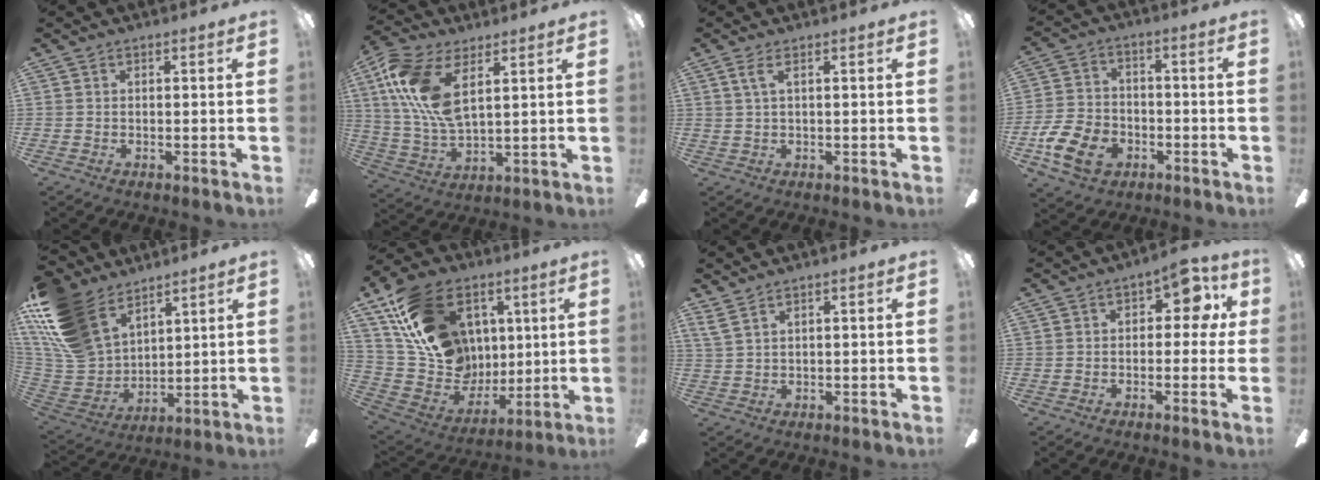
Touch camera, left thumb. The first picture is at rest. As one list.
[{"total": 14.7, "force": [6.7, 6.6, 11.2], "torque": [-0.248, -0.019, 0.123]}, {"total": 4.6, "force": [2.0, 1.3, 3.9], "torque": [-0.083, 0.002, 0.036]}, {"total": 12.7, "force": [-5.7, 9.0, 6.9], "torque": [-0.158, 0.041, -0.103]}, {"total": 21.1, "force": [13.0, 12.4, 11.1], "torque": [-0.266, -0.061, 0.246]}, {"total": 24.6, "force": [9.1, 18.1, 14.0], "torque": [-0.263, -0.026, 0.185]}, {"total": 2.7, "force": [2.0, 1.0, 1.6], "torque": [-0.036, -0.003, 0.038]}, {"total": 7.5, "force": [2.2, 4.6, 5.6], "torque": [-0.070, -0.005, 0.032]}]